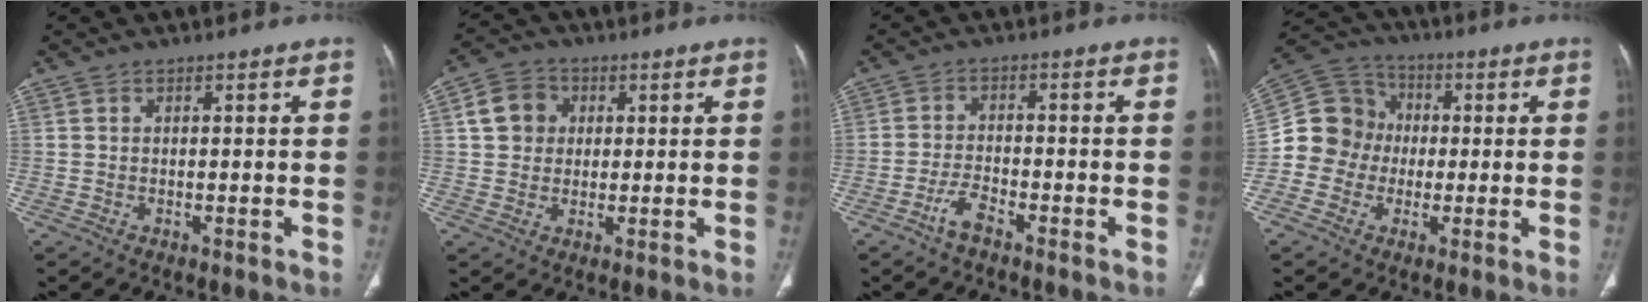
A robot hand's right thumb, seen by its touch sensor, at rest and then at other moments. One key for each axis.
{"total": 6.6, "fx": 1.5, "fy": 5.9, "fz": 2.7, "tx": -0.028, "ty": 0.006, "tz": 0.022}
{"total": 3.5, "fx": -2.7, "fy": 0.7, "fz": 2.1, "tx": -0.050, "ty": 0.017, "tz": -0.053}
{"total": 11.3, "fx": -1.3, "fy": 10.6, "fz": 3.4, "tx": -0.041, "ty": 0.035, "tz": -0.031}